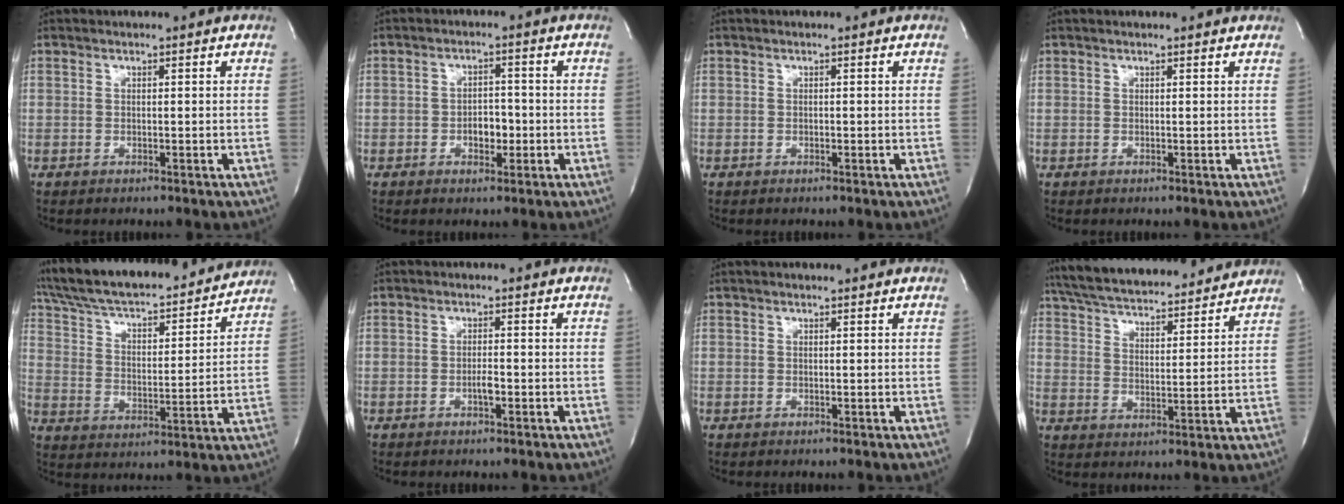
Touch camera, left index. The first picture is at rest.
{"total": 3.5, "force": [-1.2, 2.0, 2.6], "torque": [-0.038, 0.003, -0.015]}
{"total": 0.0}
{"total": 2.2, "force": [2.2, 0.2, 0.5], "torque": [-0.015, 0.009, 0.018]}
{"total": 25.7, "force": [23.0, 5.1, 10.2], "torque": [-0.189, 0.008, 0.338]}
{"total": 1.5, "force": [-0.8, 0.3, 1.2], "torque": [-0.027, -0.002, -0.013]}
{"total": 0.9, "force": [0.8, 0.2, 0.4], "torque": [-0.011, 0.013, 0.011]}
{"total": 22.0, "force": [20.1, 3.9, 8.0], "torque": [-0.146, 0.028, 0.294]}